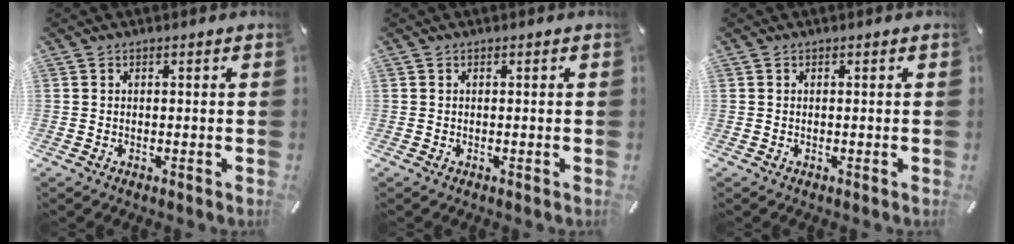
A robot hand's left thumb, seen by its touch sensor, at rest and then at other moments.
{"total": 0.0}
{"total": 0.0}